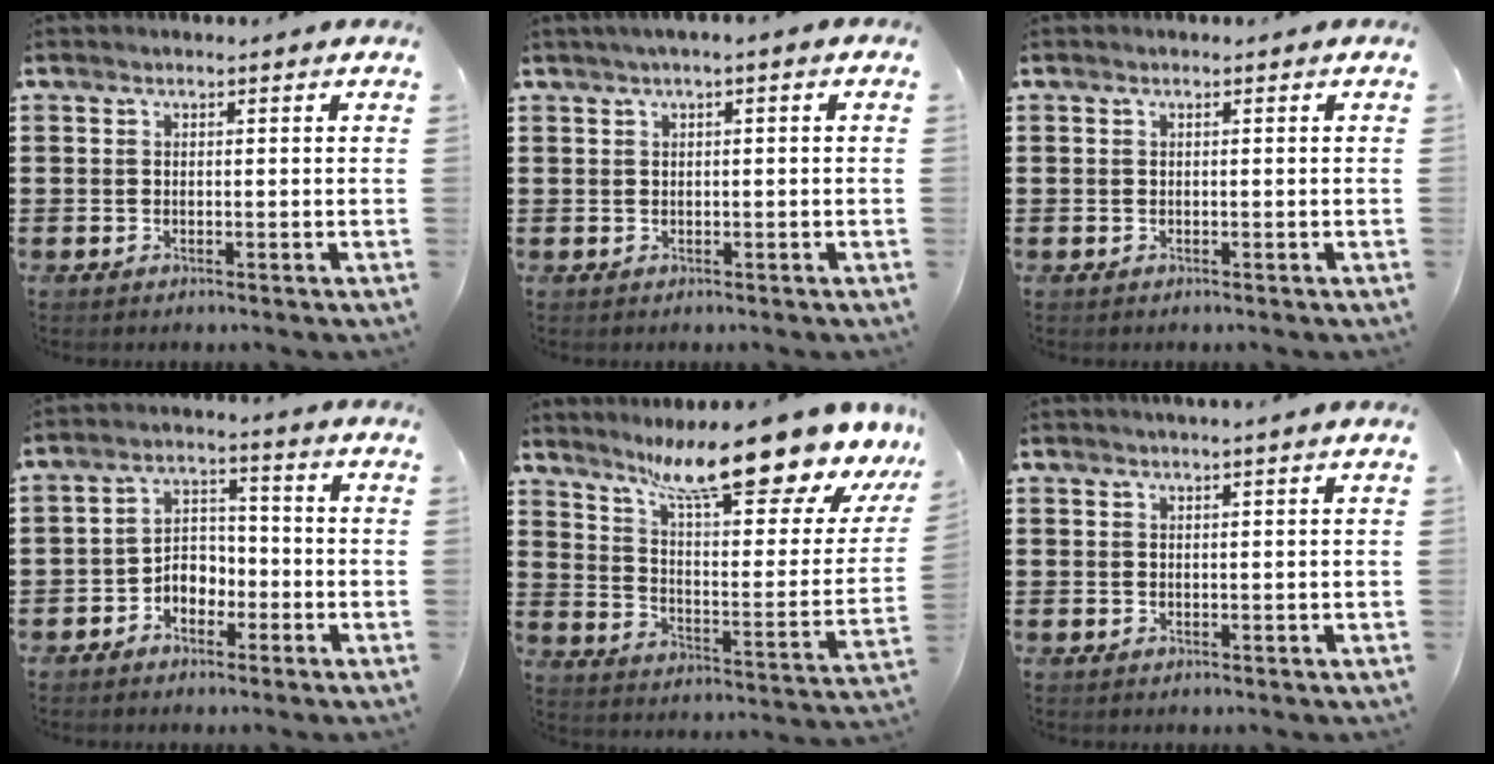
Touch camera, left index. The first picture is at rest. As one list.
[{"total": 1.1, "force": [-0.1, 0.2, 1.0], "torque": [-0.018, -0.002, -0.001]}, {"total": 0.0}, {"total": 4.1, "force": [-2.7, 2.8, 1.4], "torque": [-0.031, 0.011, -0.057]}, {"total": 16.2, "force": [12.8, 1.8, 9.7], "torque": [-0.171, -0.091, 0.208]}, {"total": 0.9, "force": [0.7, -0.3, 0.6], "torque": [-0.009, -0.003, 0.013]}]